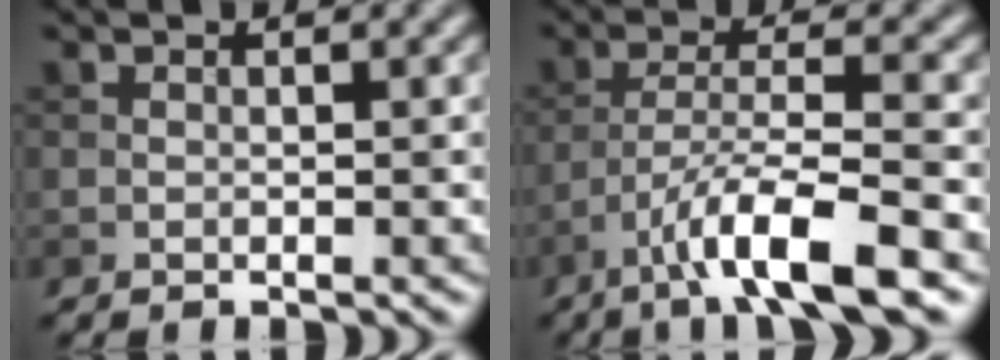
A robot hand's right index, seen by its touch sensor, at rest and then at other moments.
{"total": 7.4, "force": [-4.5, 1.2, 5.8], "torque": [-0.099, 0.006, -0.082]}